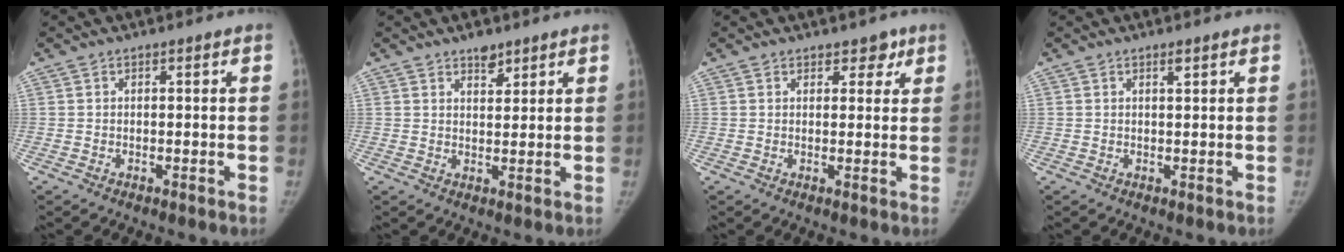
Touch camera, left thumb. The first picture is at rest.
{"total": 3.2, "force": [2.5, 1.5, 1.4], "torque": [-0.007, -0.016, 0.040]}
{"total": 2.9, "force": [2.0, 1.9, 1.1], "torque": [0.012, -0.010, 0.025]}
{"total": 1.0, "force": [0.7, 0.1, 0.7], "torque": [-0.011, -0.005, 0.012]}